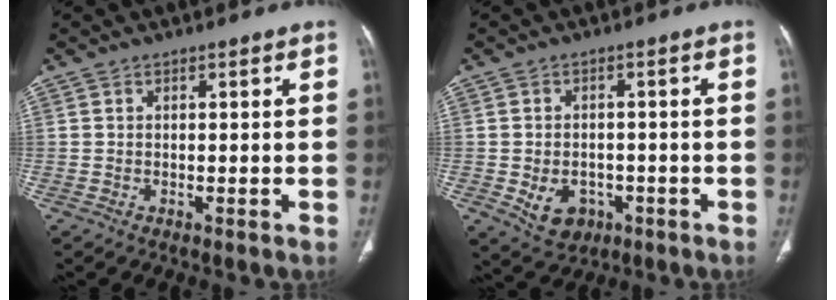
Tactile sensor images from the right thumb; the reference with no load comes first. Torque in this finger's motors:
{"motor_torque": [-0.31, 0.36, 0.17, 0.33, 0.14]}